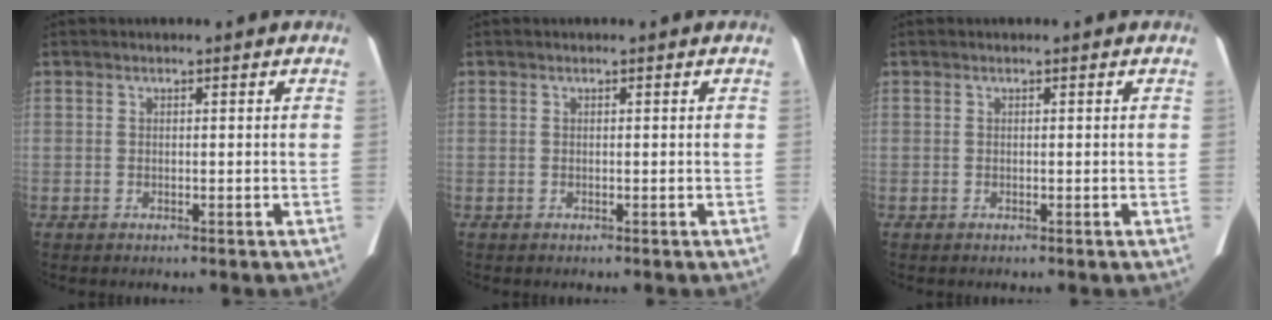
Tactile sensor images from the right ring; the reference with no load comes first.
{"total": 0.0}
{"total": 0.0}